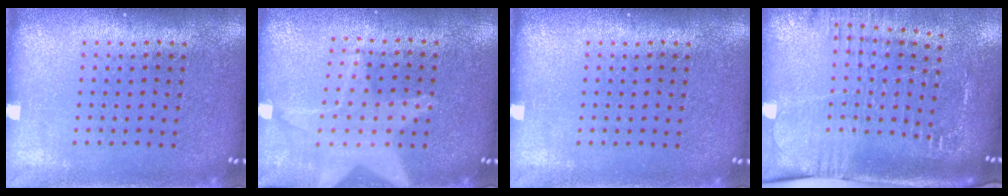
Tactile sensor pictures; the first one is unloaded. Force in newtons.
{"total": 1.2, "press": 1.2, "slide": 0.2}
{"total": 0.0}
{"total": 2.6, "press": 2.1, "slide": 1.6}